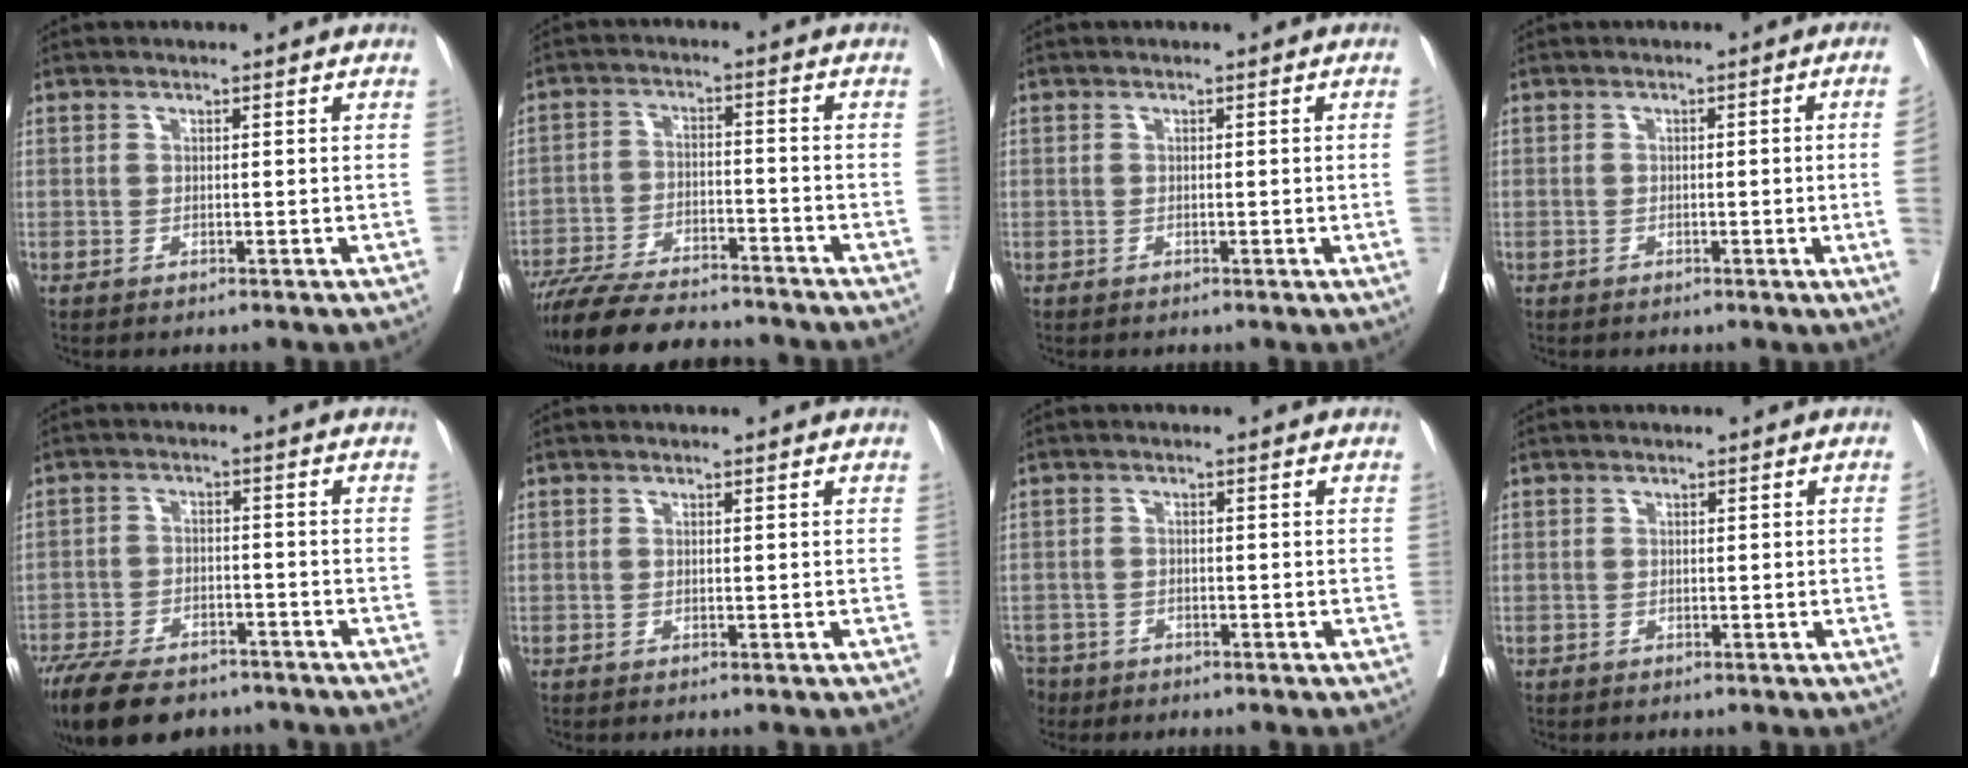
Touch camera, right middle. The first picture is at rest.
{"total": 14.9, "force": [-13.3, 2.8, 6.0], "torque": [-0.101, -0.004, -0.208]}
{"total": 1.0, "force": [-0.2, -0.4, 1.0], "torque": [-0.008, 0.000, -0.002]}
{"total": 5.3, "force": [-0.9, -1.5, 5.0], "torque": [-0.055, -0.007, -0.011]}
{"total": 14.3, "force": [-11.1, 5.9, 6.8], "torque": [-0.136, -0.011, -0.173]}
{"total": 0.0}
{"total": 5.3, "force": [-3.9, 3.4, 0.8], "torque": [-0.023, -0.003, -0.071]}
{"total": 0.8, "force": [-0.1, -0.3, 0.8], "torque": [-0.007, 0.001, -0.001]}